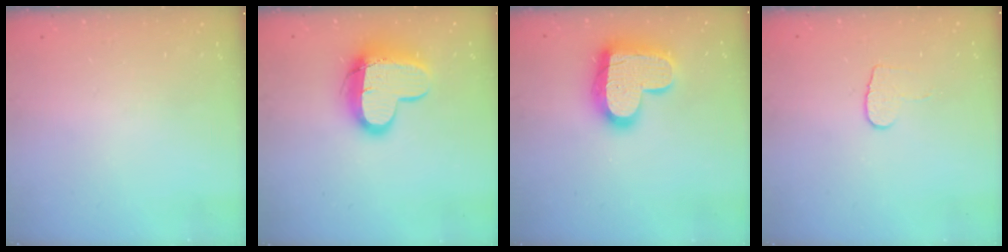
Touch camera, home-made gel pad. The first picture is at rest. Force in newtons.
{"total": 13.7, "press": 13.6, "slide": 1.3}
{"total": 17.9, "press": 17.9, "slide": 1.4}
{"total": 6.6, "press": 6.6, "slide": 0.6}